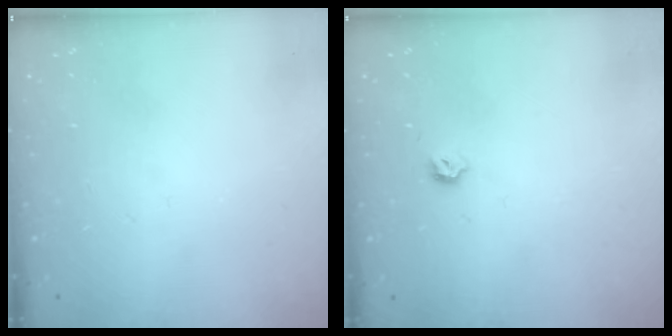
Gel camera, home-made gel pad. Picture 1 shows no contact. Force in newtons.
{"total": 3.4, "press": 3.3, "slide": 0.6}